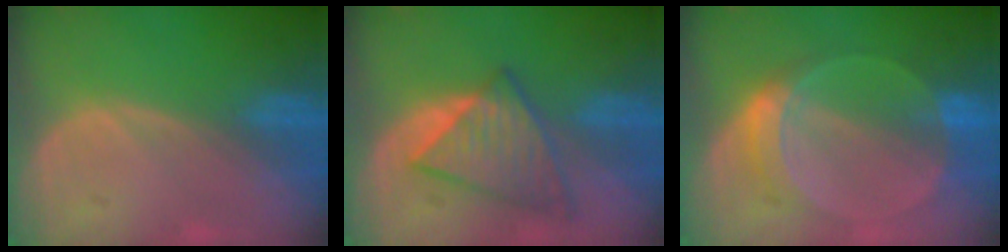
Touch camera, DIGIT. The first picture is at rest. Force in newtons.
{"total": 6.9, "press": 6.9, "slide": 1.0}
{"total": 6.1, "press": 5.6, "slide": 2.4}